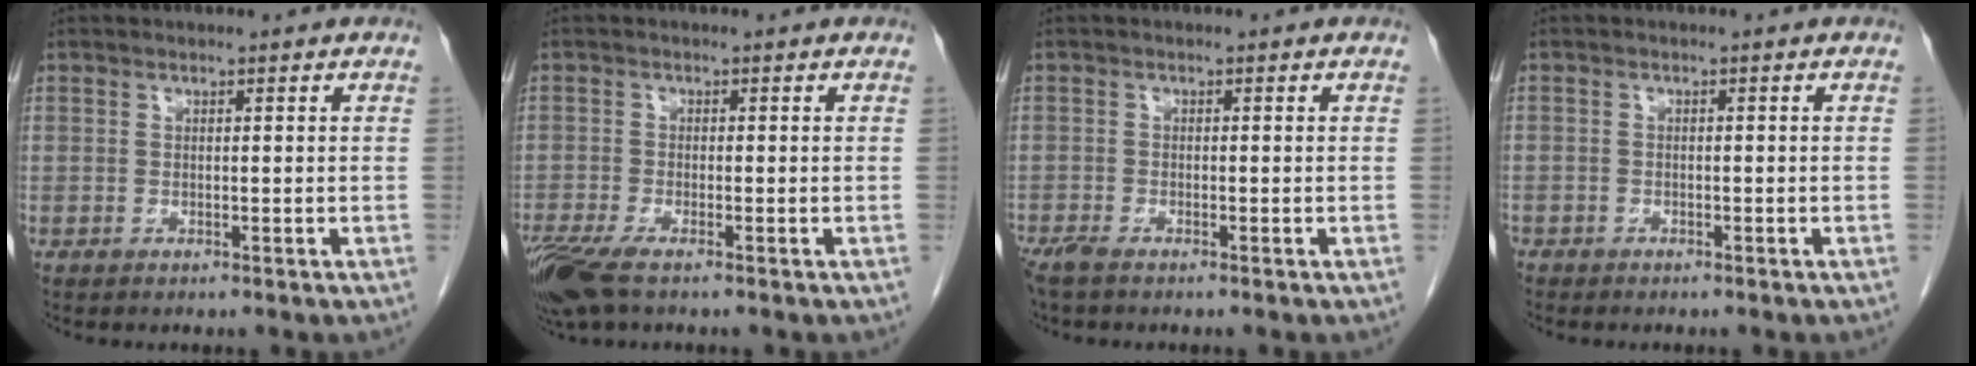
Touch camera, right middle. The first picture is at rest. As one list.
[{"total": 6.2, "force": [-4.2, 1.4, 4.3], "torque": [-0.086, -0.018, -0.079]}, {"total": 2.4, "force": [-1.9, 0.4, 1.4], "torque": [-0.032, -0.008, -0.039]}, {"total": 1.2, "force": [-0.9, 0.7, 0.2], "torque": [-0.005, 0.001, -0.015]}]